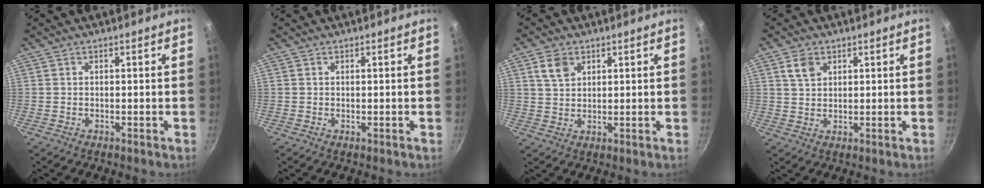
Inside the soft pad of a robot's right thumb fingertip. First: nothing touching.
{"total": 0.0}
{"total": 4.8, "force": [2.2, 3.3, 2.6], "torque": [-0.034, -0.002, 0.044]}
{"total": 3.6, "force": [1.7, 2.5, 2.0], "torque": [-0.025, 0.000, 0.033]}